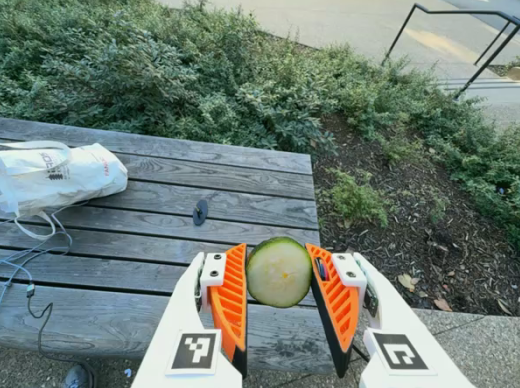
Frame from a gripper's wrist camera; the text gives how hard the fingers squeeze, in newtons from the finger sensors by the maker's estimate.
{"total": 11.6, "left": 11.6, "right": 11.5}